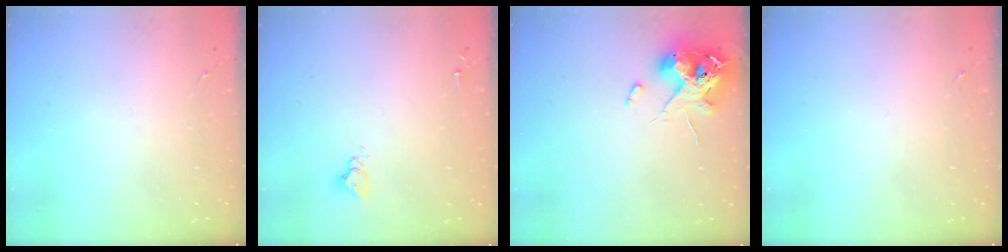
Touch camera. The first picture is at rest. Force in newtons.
{"total": 4.8, "press": 4.8, "slide": 0.3}
{"total": 12.0, "press": 11.9, "slide": 1.9}
{"total": 0.0}